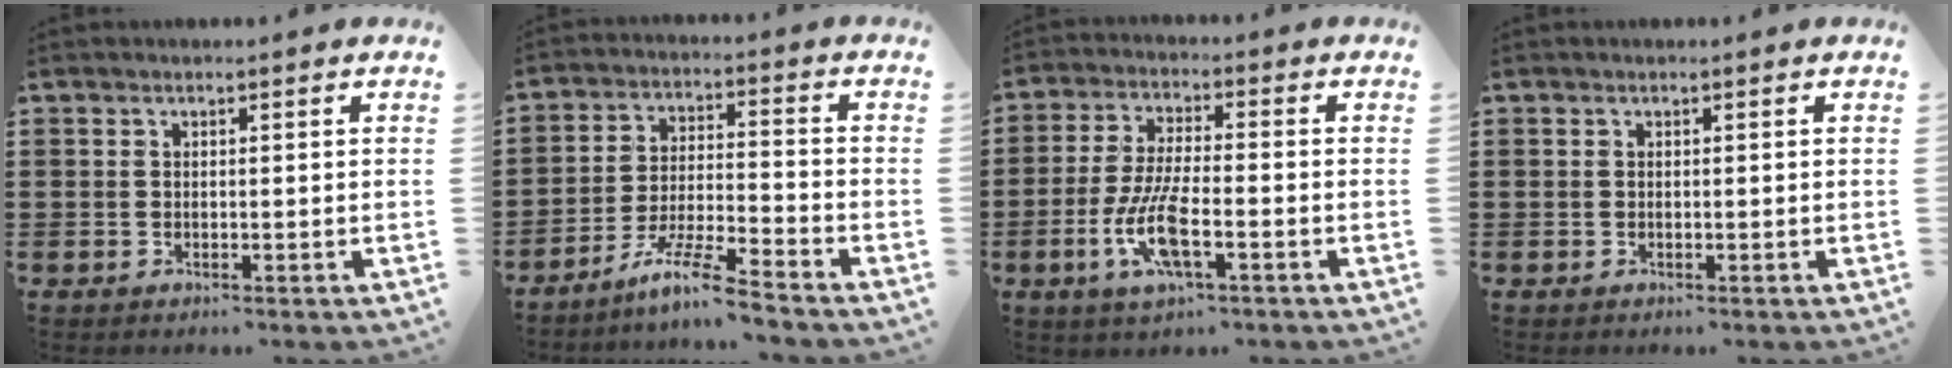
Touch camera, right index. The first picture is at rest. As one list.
[{"total": 8.0, "force": [-6.7, -0.2, 4.4], "torque": [-0.098, -0.008, -0.133]}, {"total": 8.6, "force": [-3.2, 2.3, 7.6], "torque": [-0.170, -0.017, -0.062]}, {"total": 0.0}]